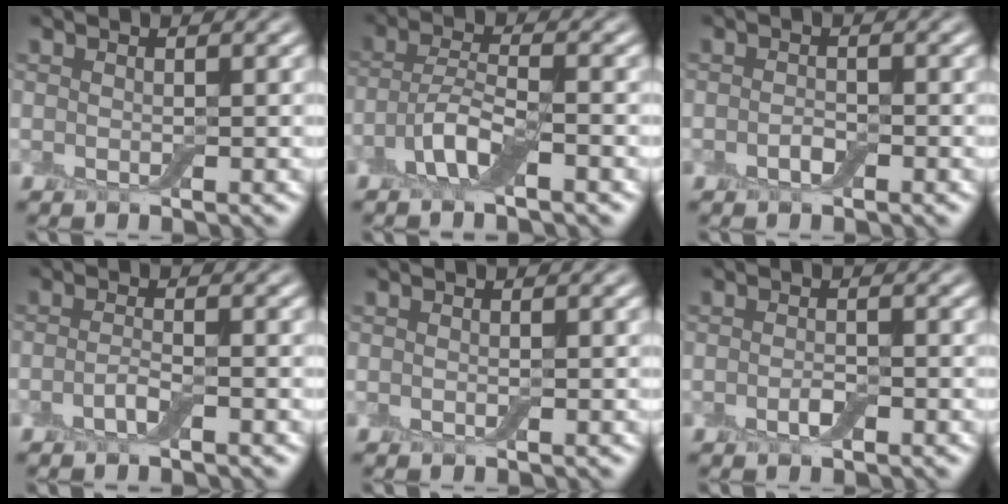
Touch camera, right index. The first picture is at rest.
{"total": 3.7, "force": [-2.2, 0.9, 2.9], "torque": [-0.060, 0.007, -0.050]}
{"total": 1.0, "force": [-0.5, 0.5, 0.7], "torque": [-0.015, 0.000, -0.010]}
{"total": 1.5, "force": [-0.9, 0.3, 1.2], "torque": [-0.025, 0.003, -0.021]}
{"total": 0.0}
{"total": 1.2, "force": [-0.5, 0.5, 0.9], "torque": [-0.020, 0.000, -0.011]}